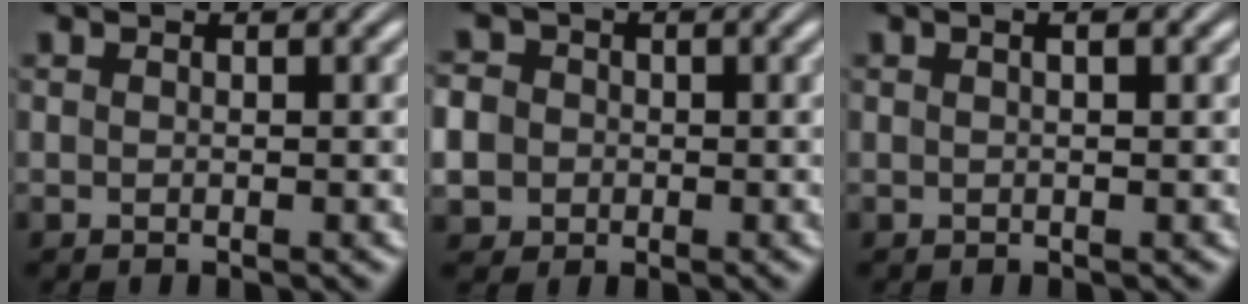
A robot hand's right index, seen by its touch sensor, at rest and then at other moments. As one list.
[{"total": 5.7, "force": [-0.5, 5.3, 1.9], "torque": [-0.058, -0.017, -0.012]}, {"total": 1.0, "force": [0.2, 0.2, 1.0], "torque": [-0.009, 0.006, 0.000]}]